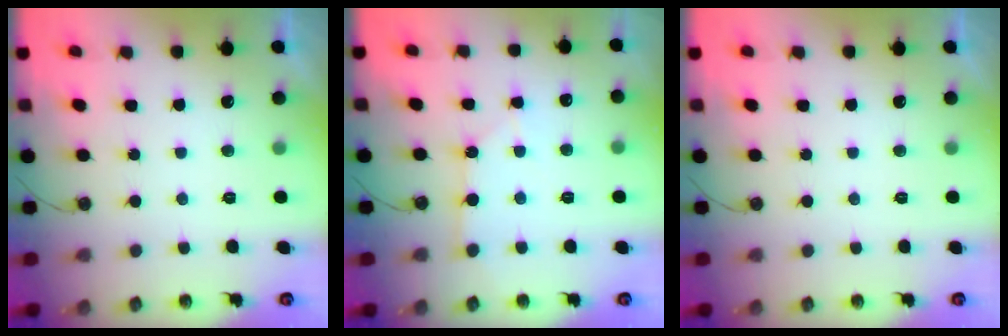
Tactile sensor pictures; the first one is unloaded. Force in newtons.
{"total": 3.6, "press": 3.6, "slide": 0.4}
{"total": 0.0}